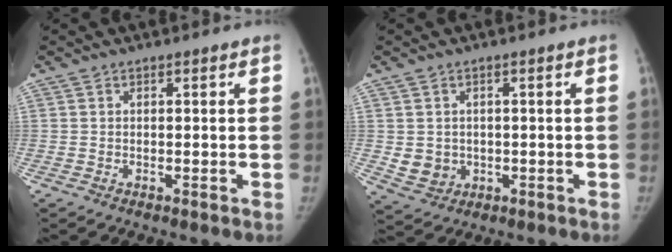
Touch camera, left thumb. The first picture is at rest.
{"total": 4.6, "force": [-0.3, 4.2, 1.8], "torque": [-0.014, 0.002, 0.009]}